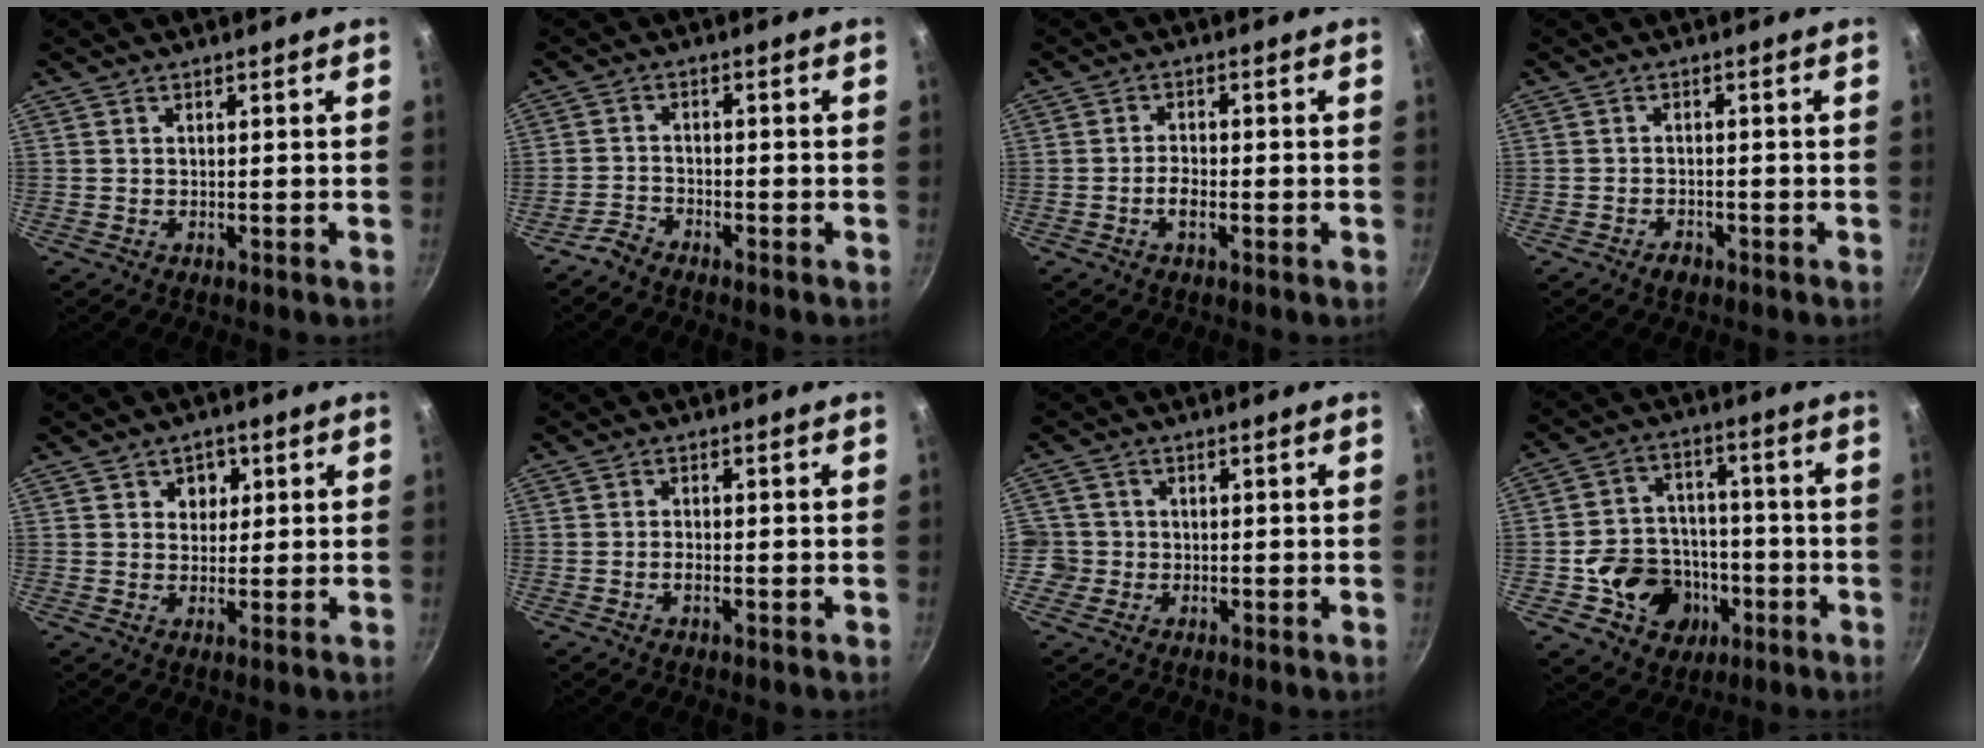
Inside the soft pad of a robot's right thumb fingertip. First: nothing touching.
{"total": 2.8, "force": [-2.5, 1.0, 0.7], "torque": [-0.015, 0.023, -0.053]}
{"total": 2.9, "force": [-1.1, 1.4, 2.3], "torque": [-0.042, 0.012, -0.025]}
{"total": 2.2, "force": [-1.6, 1.2, 0.9], "torque": [-0.012, 0.018, -0.023]}
{"total": 3.7, "force": [1.3, 3.1, 1.4], "torque": [0.008, -0.006, 0.017]}
{"total": 1.5, "force": [-0.6, 0.6, 1.2], "torque": [-0.028, 0.005, -0.016]}
{"total": 3.9, "force": [-0.7, 3.8, 0.6], "torque": [0.009, 0.014, -0.014]}
{"total": 14.5, "force": [-4.5, 12.2, 6.2], "torque": [-0.065, 0.042, -0.066]}